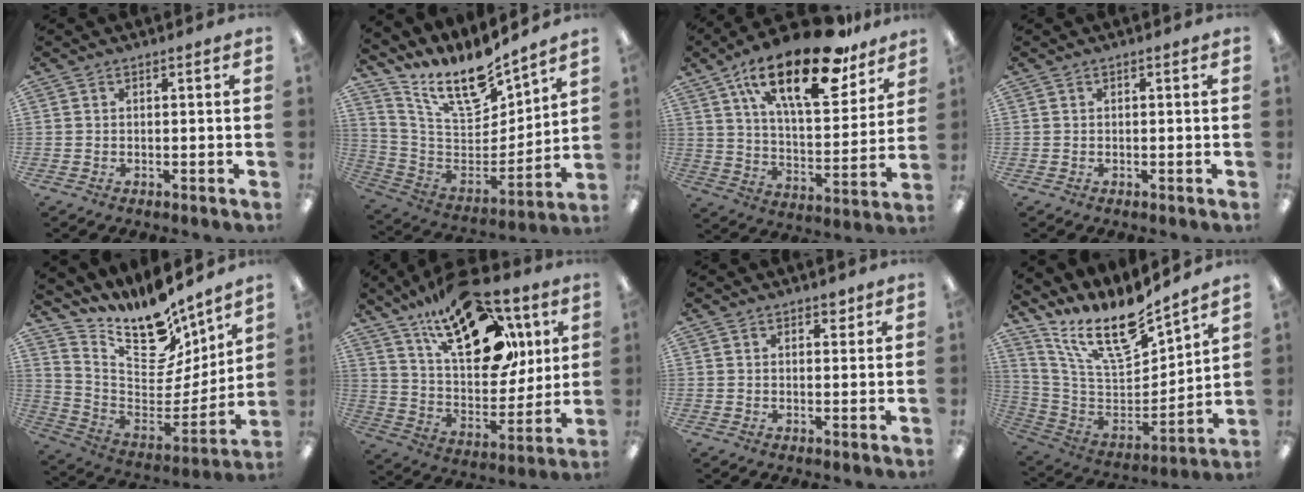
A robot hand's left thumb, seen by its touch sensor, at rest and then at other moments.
{"total": 15.9, "force": [12.3, 5.8, 8.3], "torque": [-0.163, -0.090, 0.217]}
{"total": 25.3, "force": [16.1, 9.8, 16.9], "torque": [-0.260, -0.091, 0.266]}
{"total": 0.0}
{"total": 16.4, "force": [13.0, 7.2, 7.0], "torque": [-0.114, -0.114, 0.228]}
{"total": 26.0, "force": [14.4, 12.6, 17.6], "torque": [-0.267, -0.071, 0.249]}
{"total": 2.1, "force": [1.4, 1.2, 0.9], "torque": [-0.003, -0.003, 0.022]}
{"total": 18.3, "force": [13.4, 6.1, 10.9], "torque": [-0.213, -0.093, 0.238]}